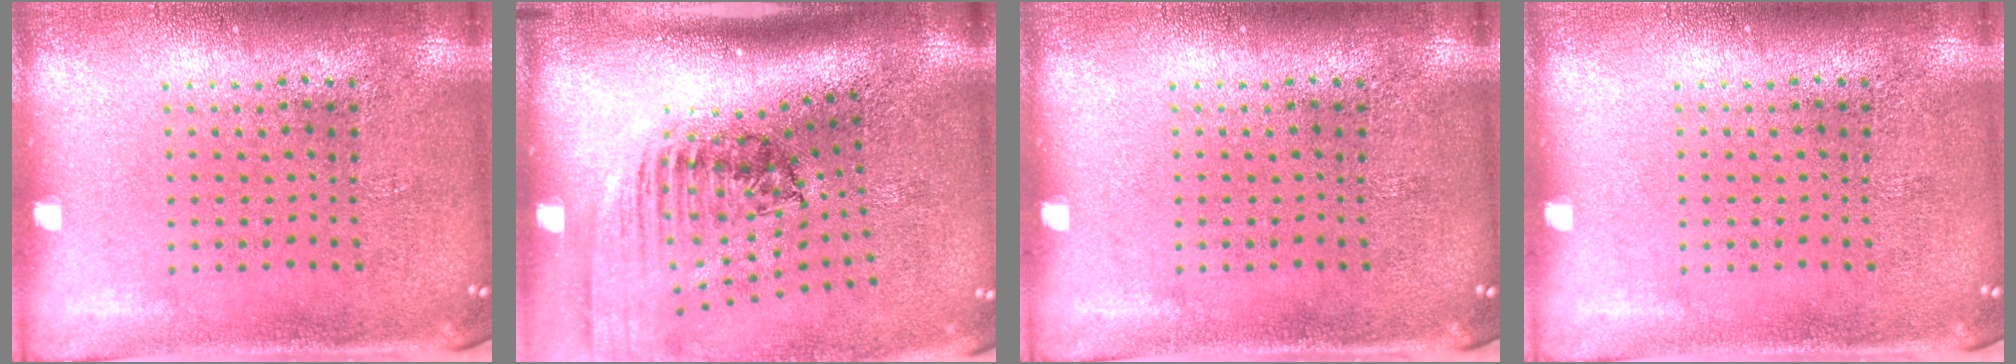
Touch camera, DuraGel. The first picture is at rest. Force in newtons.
{"total": 2.6, "press": 1.8, "slide": 1.8}
{"total": 0.0}
{"total": 0.0}